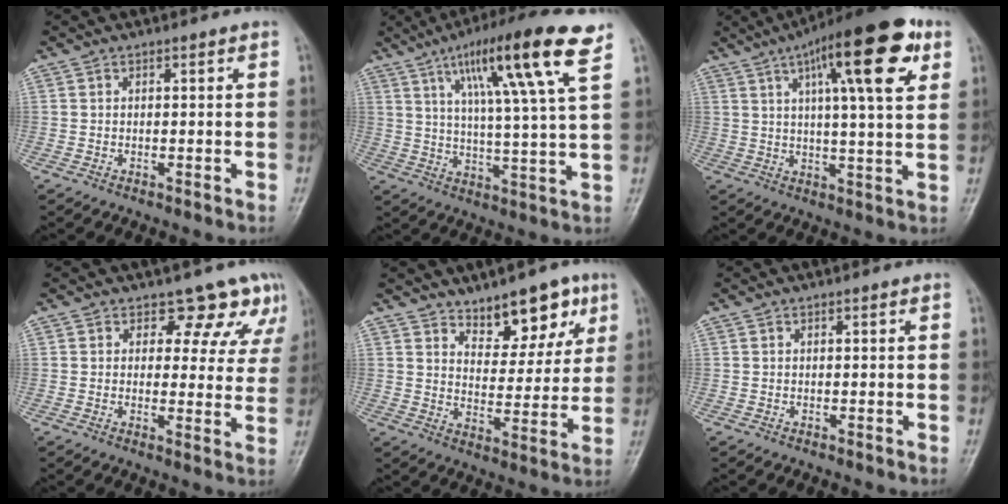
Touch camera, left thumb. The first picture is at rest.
{"total": 17.0, "force": [8.7, 1.0, 14.6], "torque": [-0.238, -0.025, 0.135]}
{"total": 18.7, "force": [8.1, 4.7, 16.2], "torque": [-0.221, -0.008, 0.114]}
{"total": 8.0, "force": [6.0, 4.8, 2.1], "torque": [0.022, -0.030, 0.052]}
{"total": 10.1, "force": [6.7, 5.1, 5.6], "torque": [-0.039, -0.044, 0.104]}
{"total": 0.0}